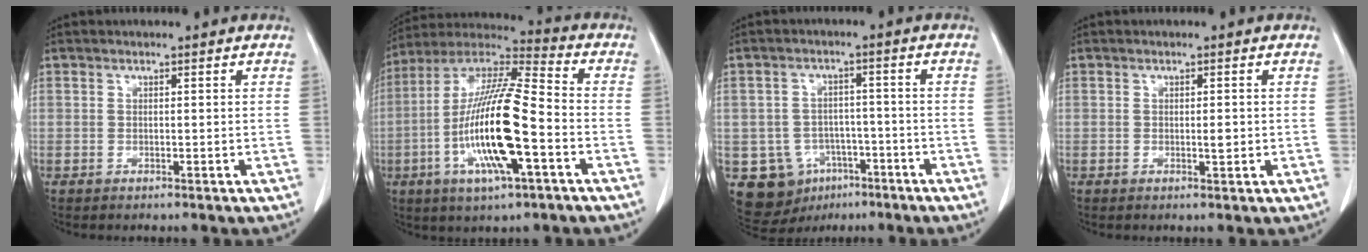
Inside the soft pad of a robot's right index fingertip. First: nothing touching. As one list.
[{"total": 18.4, "force": [-4.8, 2.3, 17.6], "torque": [-0.352, -0.007, -0.088]}, {"total": 10.1, "force": [-4.6, 8.6, 2.9], "torque": [-0.057, 0.018, -0.057]}, {"total": 1.3, "force": [-0.1, 0.4, 1.3], "torque": [-0.021, -0.001, -0.001]}]